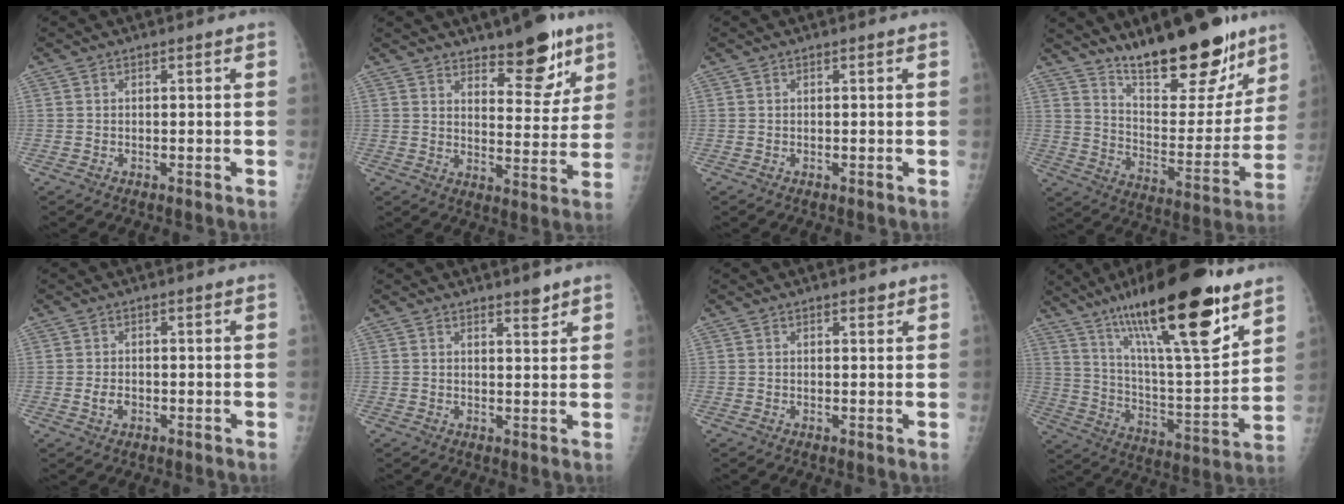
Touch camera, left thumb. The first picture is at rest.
{"total": 11.9, "force": [8.1, 4.6, 7.5], "torque": [-0.064, -0.054, 0.121]}
{"total": 0.0}
{"total": 21.8, "force": [15.9, 7.1, 13.1], "torque": [-0.146, -0.103, 0.253]}
{"total": 2.1, "force": [-0.5, 1.5, 1.4], "torque": [-0.023, 0.002, -0.007]}
{"total": 2.7, "force": [2.2, 0.7, 1.4], "torque": [-0.013, -0.017, 0.033]}
{"total": 1.5, "force": [1.0, 0.6, 0.9], "torque": [-0.006, -0.004, 0.013]}
{"total": 27.5, "force": [16.9, 6.5, 20.7], "torque": [-0.323, -0.058, 0.284]}